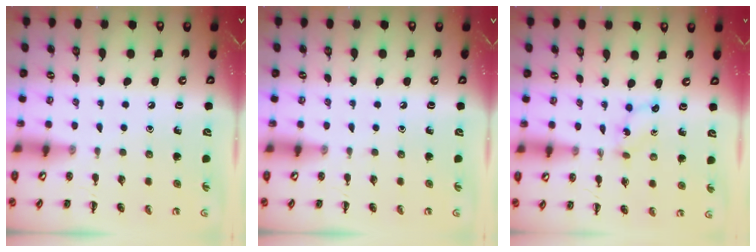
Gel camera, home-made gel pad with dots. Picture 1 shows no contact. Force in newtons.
{"total": 0.0}
{"total": 2.7, "press": 2.6, "slide": 0.8}